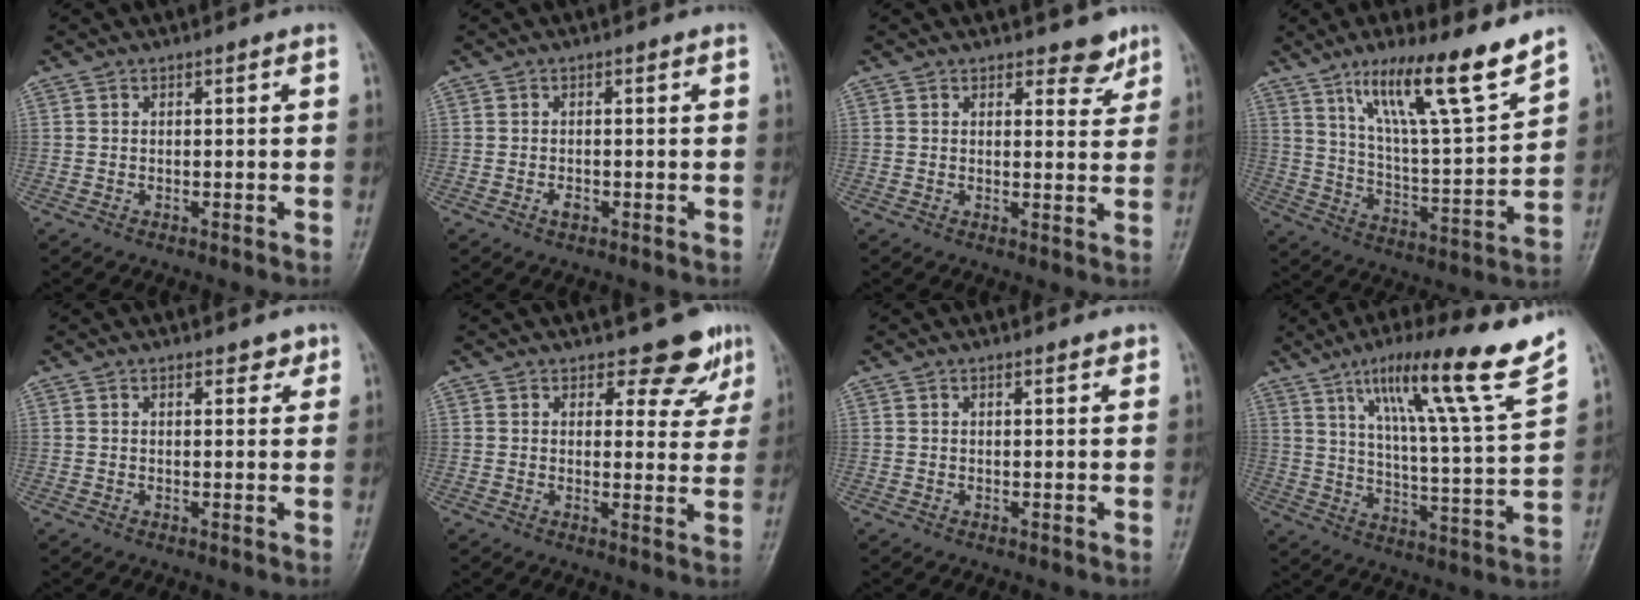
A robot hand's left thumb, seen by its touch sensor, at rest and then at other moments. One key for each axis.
{"total": 1.3, "fx": -0.6, "fy": 0.8, "fz": 0.9, "tx": -0.013, "ty": 0.000, "tz": -0.010}
{"total": 3.7, "fx": 3.0, "fy": 1.8, "fz": 1.2, "tx": 0.007, "ty": -0.022, "tz": 0.036}
{"total": 16.4, "fx": 11.4, "fy": 2.2, "fz": 11.6, "tx": -0.180, "ty": -0.067, "tz": 0.201}
{"total": 2.4, "fx": 1.7, "fy": 1.2, "fz": 1.2, "tx": 0.000, "ty": -0.008, "tz": 0.019}
{"total": 6.6, "fx": 5.4, "fy": 3.3, "fz": 1.8, "tx": 0.010, "ty": -0.040, "tz": 0.058}
{"total": 1.1, "fx": 0.9, "fy": 0.3, "fz": 0.6, "tx": -0.008, "ty": -0.004, "tz": 0.012}
{"total": 20.2, "fx": 13.0, "fy": 0.8, "fz": 15.5, "tx": -0.219, "ty": -0.059, "tz": 0.202}